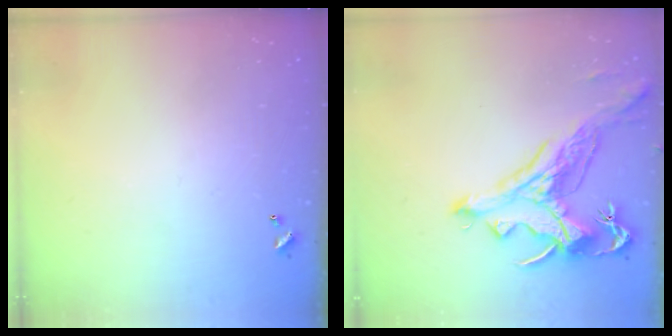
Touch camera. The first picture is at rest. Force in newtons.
{"total": 2.2, "press": 1.7, "slide": 1.3}